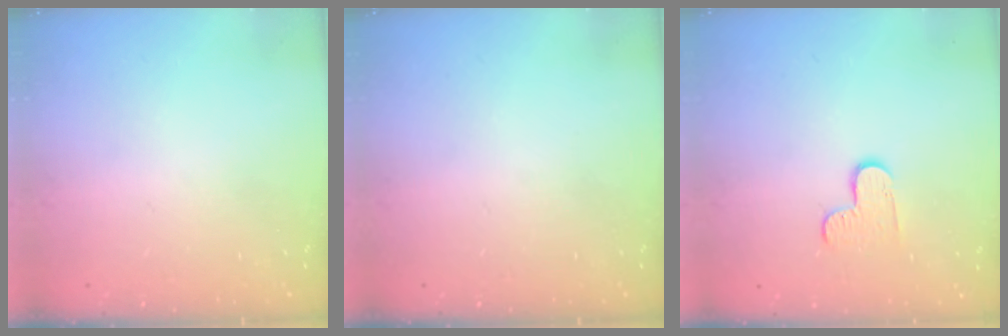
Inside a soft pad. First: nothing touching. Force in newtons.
{"total": 0.0}
{"total": 6.1, "press": 6.1, "slide": 0.6}